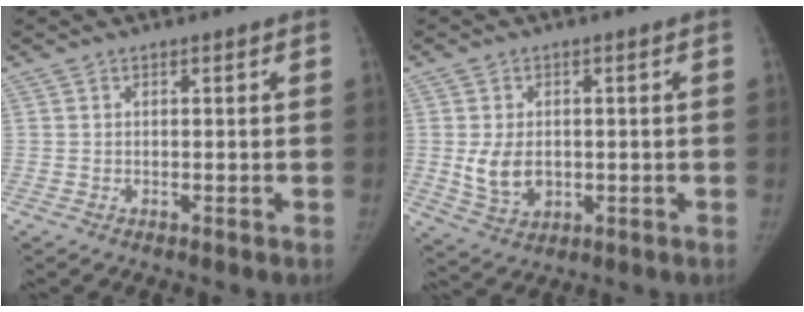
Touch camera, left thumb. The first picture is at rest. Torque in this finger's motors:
{"motor_torque": [-0.78, 0.80, 0.54, -0.60, 0.15]}